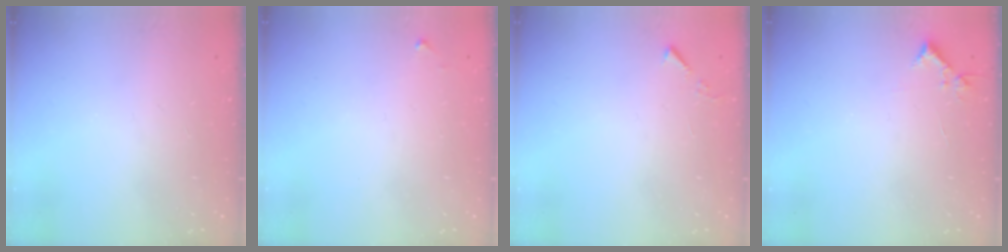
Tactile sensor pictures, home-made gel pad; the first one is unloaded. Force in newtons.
{"total": 3.9, "press": 3.9, "slide": 0.6}
{"total": 4.0, "press": 3.9, "slide": 0.5}
{"total": 4.4, "press": 4.4, "slide": 0.5}